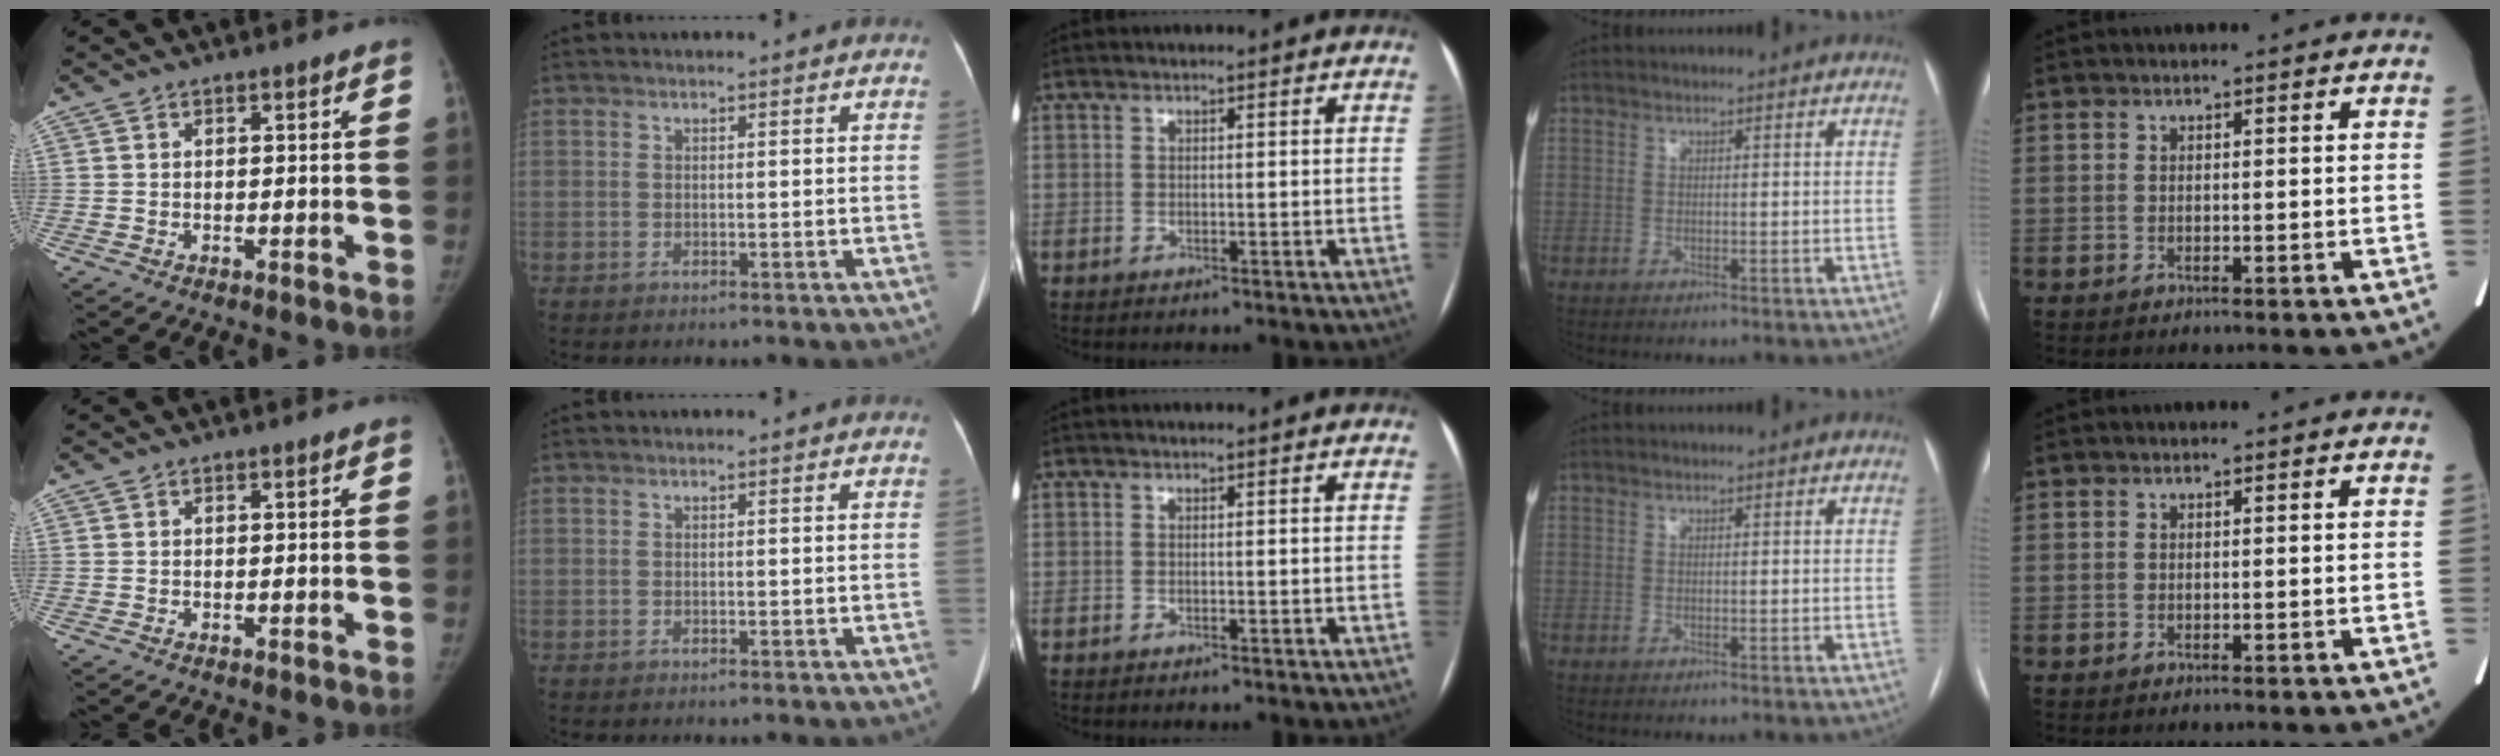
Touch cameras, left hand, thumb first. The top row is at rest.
{}